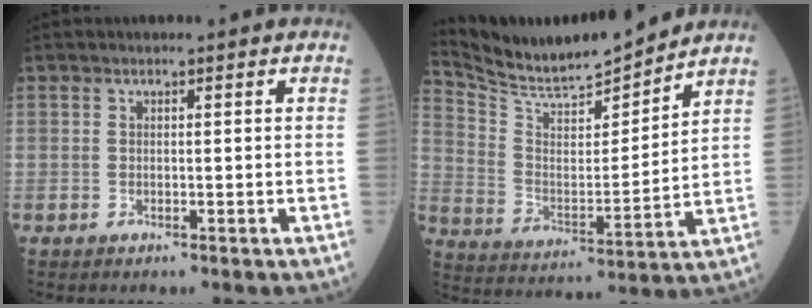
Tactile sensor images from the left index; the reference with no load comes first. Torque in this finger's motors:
{"motor_torque": [-0.19, -0.23, -0.06, 0.00]}